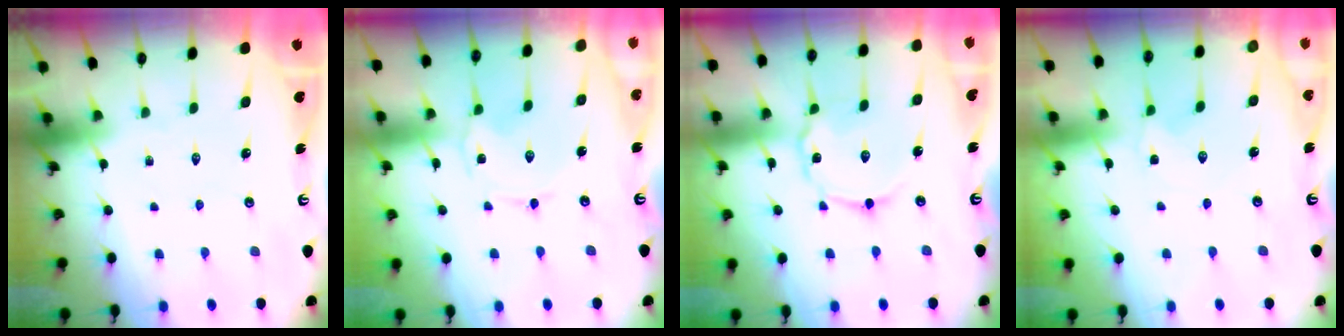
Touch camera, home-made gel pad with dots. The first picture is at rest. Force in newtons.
{"total": 0.7, "press": 0.7, "slide": 0.1}
{"total": 4.7, "press": 4.7, "slide": 0.4}
{"total": 1.3, "press": 1.3, "slide": 0.3}